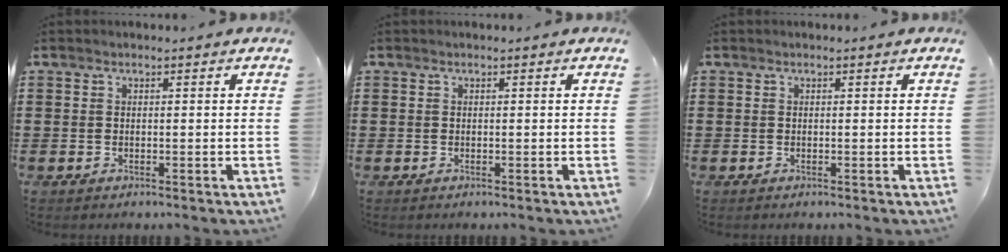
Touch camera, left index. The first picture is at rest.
{"total": 0.0}
{"total": 0.0}